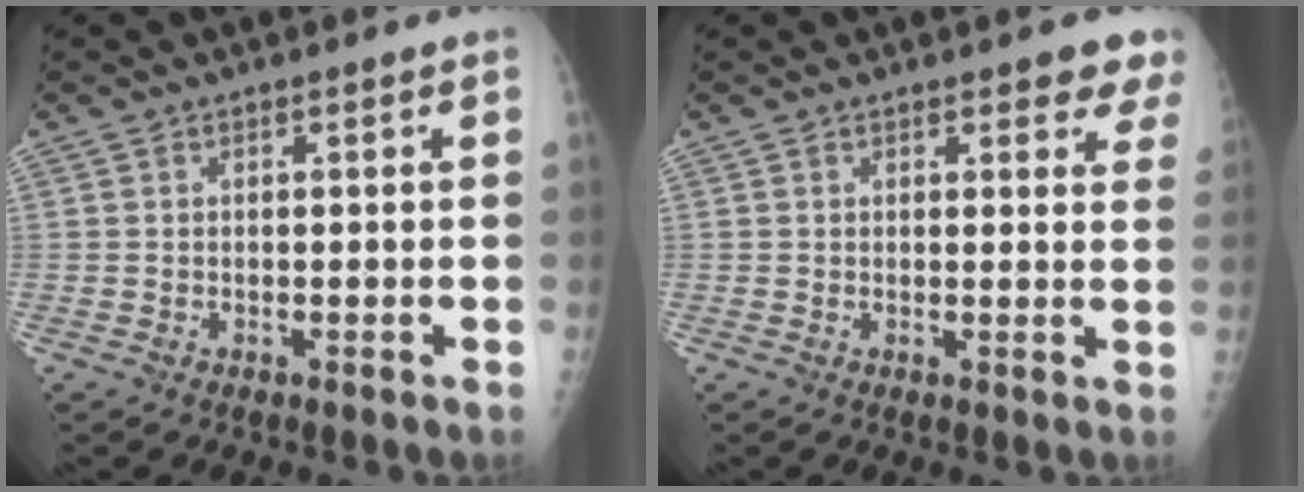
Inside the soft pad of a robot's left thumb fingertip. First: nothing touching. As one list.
[{"total": 5.5, "force": [4.1, 2.1, 2.9], "torque": [0.002, -0.015, 0.035]}]